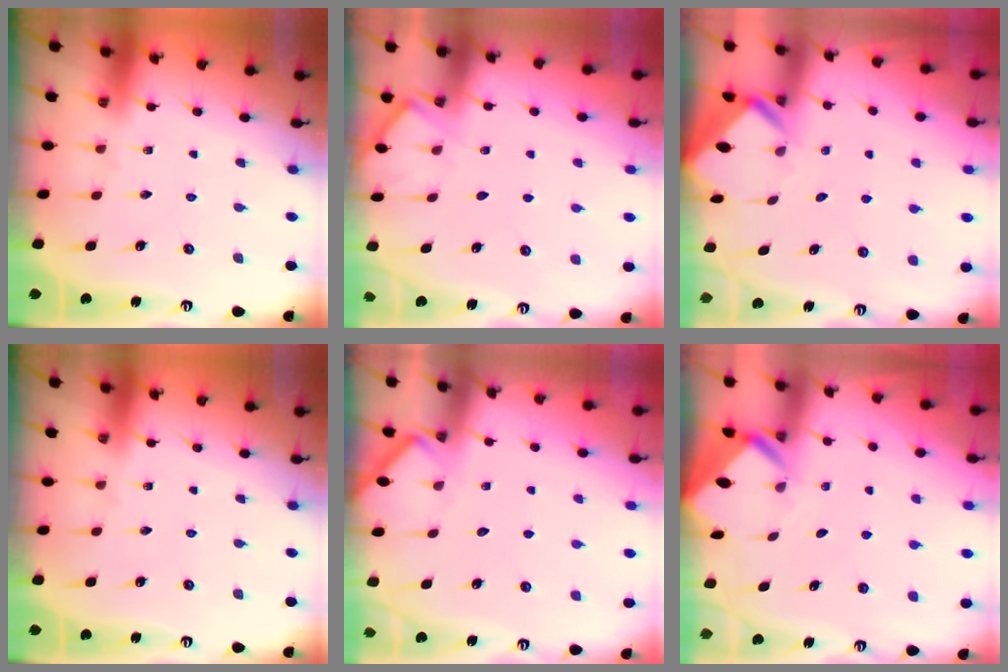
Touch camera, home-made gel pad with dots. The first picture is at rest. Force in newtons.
{"total": 4.7, "press": 4.7, "slide": 0.6}
{"total": 2.8, "press": 2.8, "slide": 0.2}
{"total": 0.0}
{"total": 4.4, "press": 4.4, "slide": 0.5}
{"total": 3.2, "press": 3.2, "slide": 0.2}